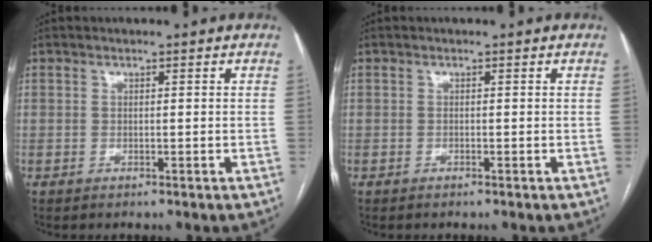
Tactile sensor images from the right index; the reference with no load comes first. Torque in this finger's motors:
{"motor_torque": [0.11, -0.01, -0.03, 0.00]}